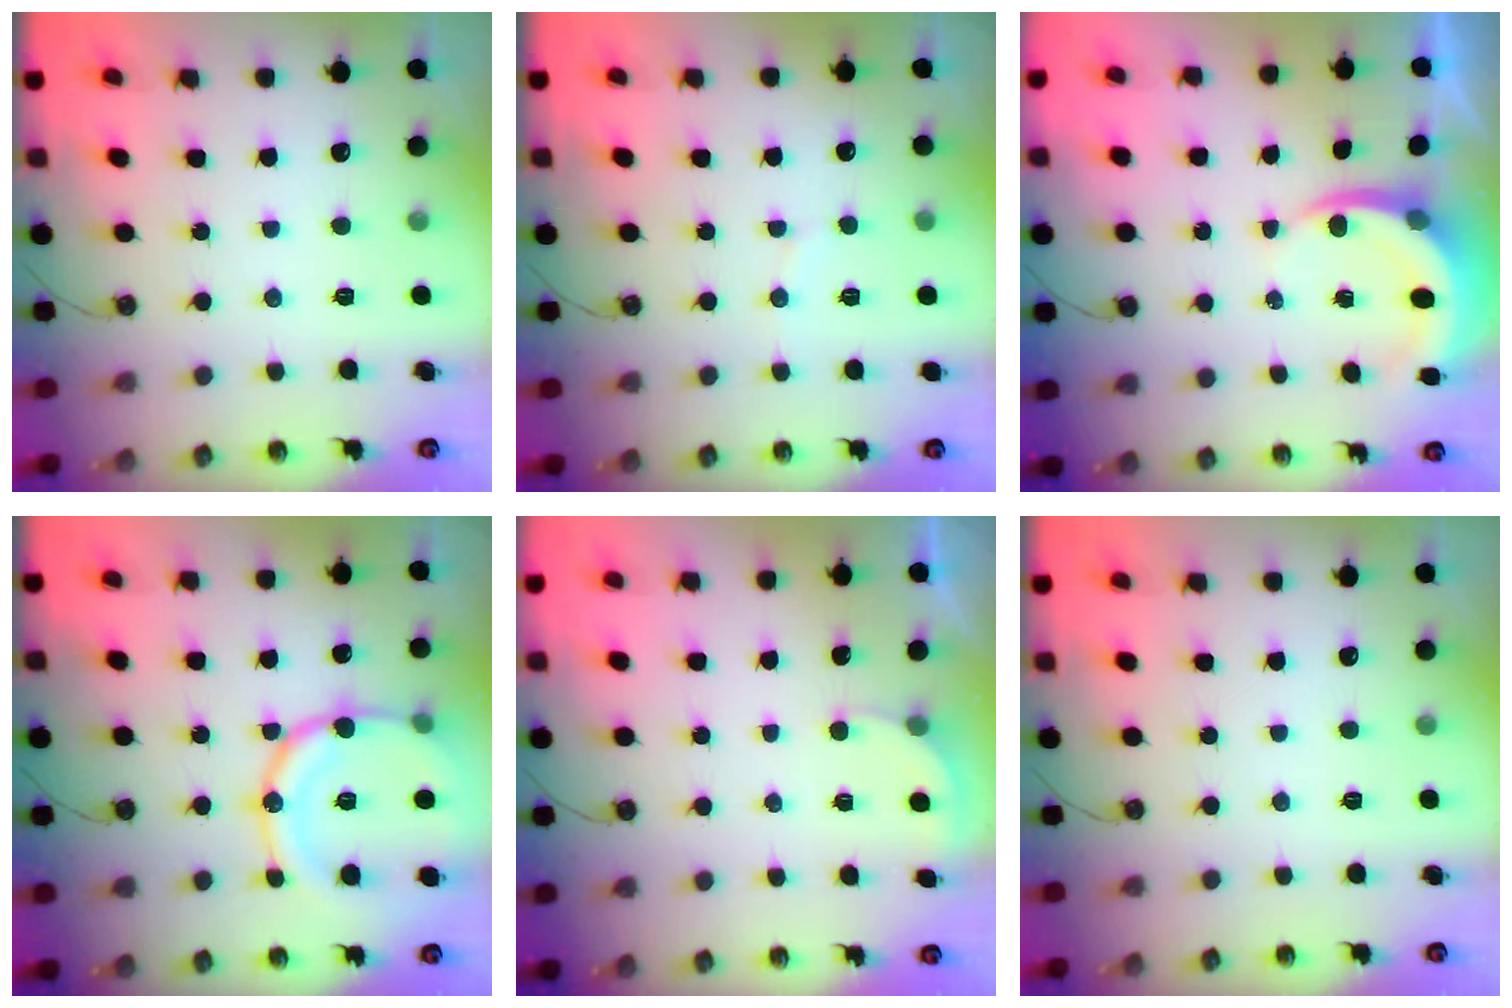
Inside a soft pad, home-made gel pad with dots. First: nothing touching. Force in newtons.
{"total": 3.7, "press": 3.5, "slide": 1.3}
{"total": 4.6, "press": 4.6, "slide": 0.2}
{"total": 18.9, "press": 18.6, "slide": 3.7}
{"total": 1.9, "press": 1.9, "slide": 0.2}
{"total": 0.0}